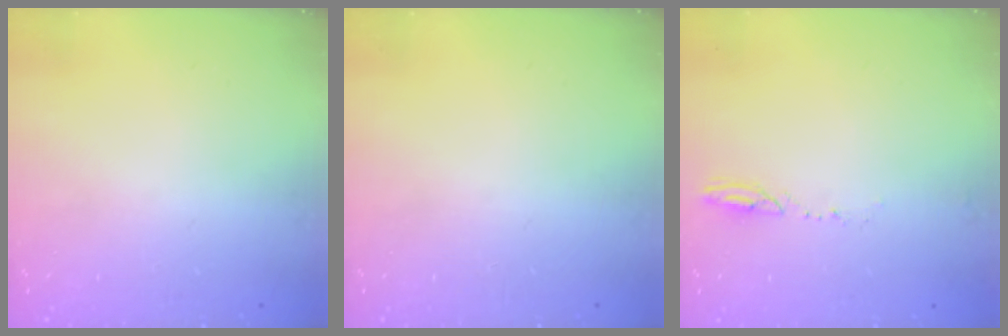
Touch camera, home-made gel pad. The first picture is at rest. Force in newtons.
{"total": 0.0}
{"total": 4.7, "press": 4.7, "slide": 0.5}